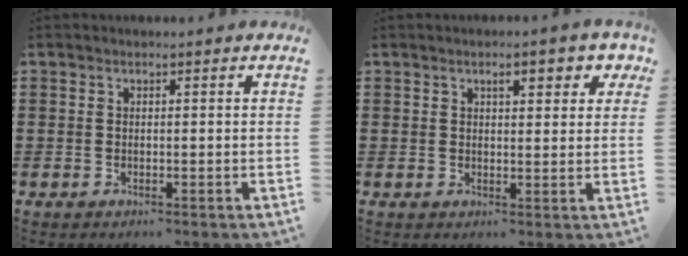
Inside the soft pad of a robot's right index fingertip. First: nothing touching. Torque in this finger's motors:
{"motor_torque": [0.55, 0.01, 0.18, 0.04]}